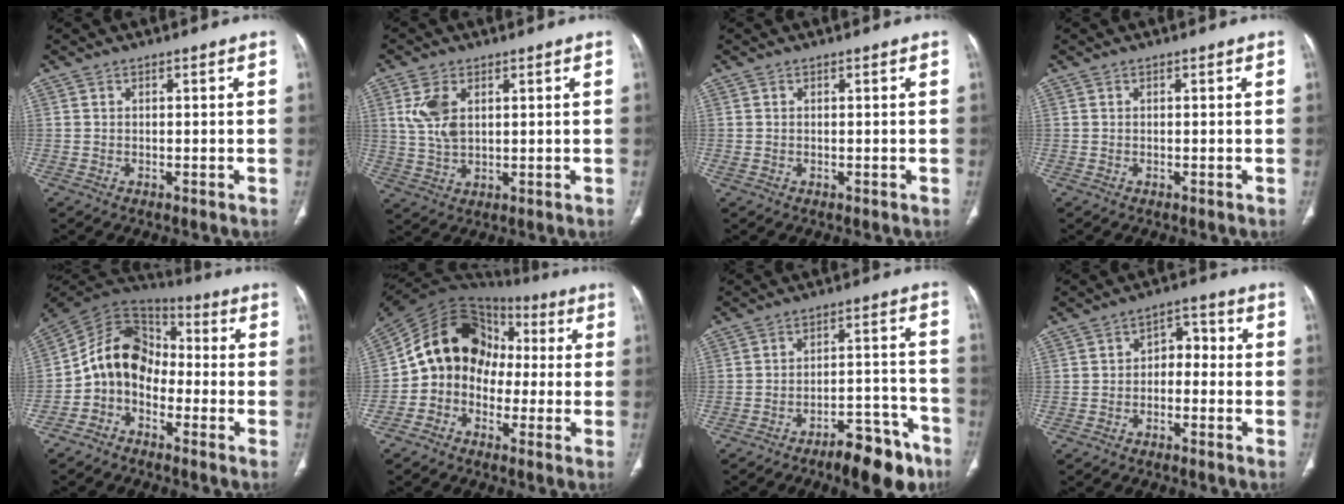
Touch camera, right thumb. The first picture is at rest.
{"total": 6.8, "force": [2.1, 4.0, 5.1], "torque": [-0.105, -0.003, 0.049]}
{"total": 0.0}
{"total": 0.0}
{"total": 11.7, "force": [-3.2, 9.1, 6.8], "torque": [-0.100, 0.071, -0.076]}
{"total": 14.2, "force": [-1.1, 11.9, 7.6], "torque": [-0.096, 0.054, -0.033]}
{"total": 11.9, "force": [-8.4, 4.0, 7.5], "torque": [-0.085, 0.069, -0.125]}
{"total": 5.1, "force": [-1.0, 3.6, 3.5], "torque": [-0.030, 0.033, -0.029]}